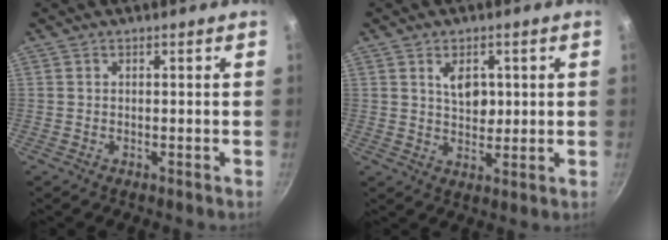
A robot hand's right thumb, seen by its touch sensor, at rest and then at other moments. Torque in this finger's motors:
{"motor_torque": [-0.79, 1.05, -0.04, 0.17, 0.03]}